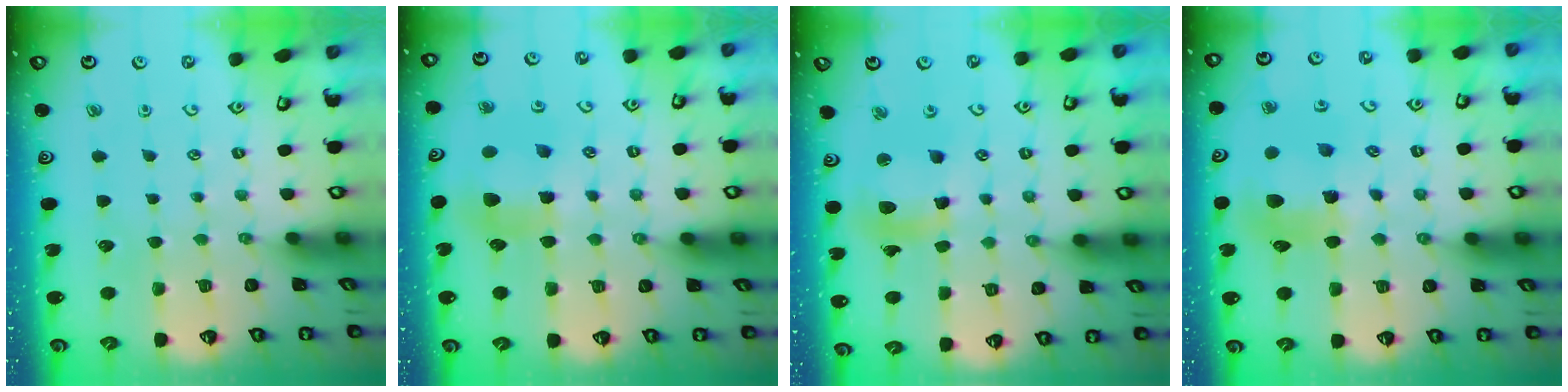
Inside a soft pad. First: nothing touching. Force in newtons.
{"total": 6.4, "press": 6.3, "slide": 0.9}
{"total": 12.9, "press": 12.6, "slide": 2.5}
{"total": 11.0, "press": 10.9, "slide": 1.2}